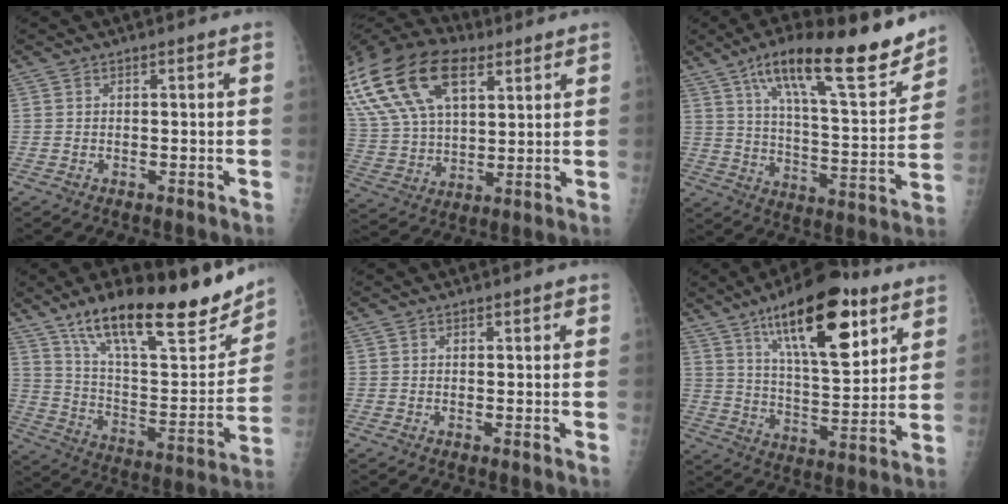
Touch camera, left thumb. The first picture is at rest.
{"total": 30.1, "force": [14.5, 16.9, 20.2], "torque": [-0.445, 0.034, 0.271]}
{"total": 22.5, "force": [15.3, 5.4, 15.6], "torque": [-0.216, -0.064, 0.247]}
{"total": 26.9, "force": [18.9, 8.5, 17.2], "torque": [-0.230, -0.065, 0.305]}
{"total": 1.1, "force": [0.5, 0.7, 0.6], "torque": [-0.004, 0.000, 0.006]}
{"total": 21.5, "force": [11.5, 8.0, 16.3], "torque": [-0.222, -0.048, 0.190]}